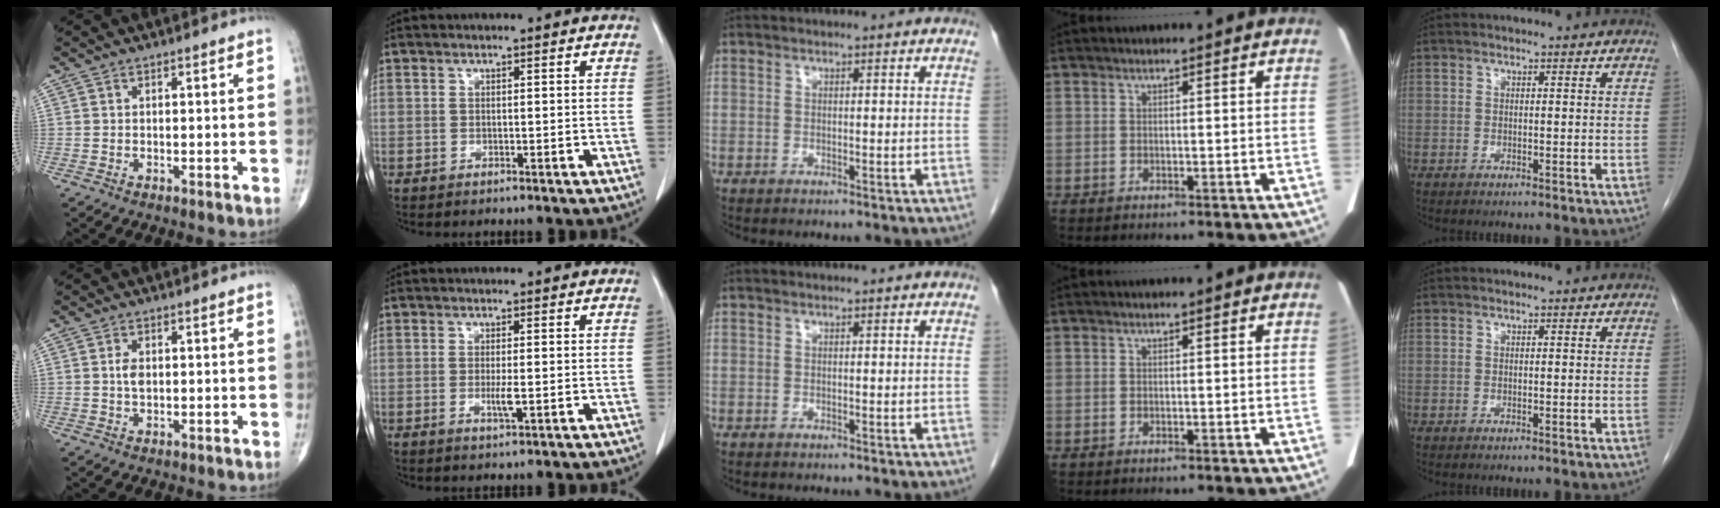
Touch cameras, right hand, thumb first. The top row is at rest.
{"thumb": {"total": 2.3, "force": [0.2, 1.3, 1.9], "torque": [-0.034, -0.002, 0.004]}, "index": {"total": 2.3, "force": [-0.5, 0.3, 2.3], "torque": [-0.045, -0.005, -0.008]}}